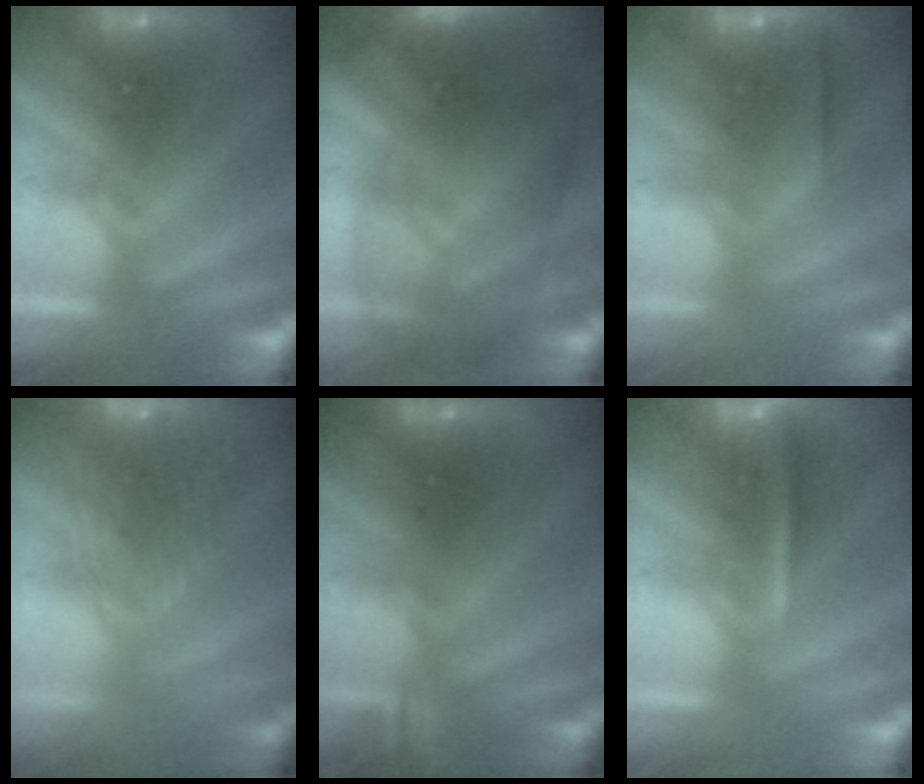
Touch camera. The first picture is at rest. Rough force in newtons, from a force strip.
{"total": 7.4}
{"total": 2.6}
{"total": 9.0}
{"total": 3.7}
{"total": 1.3}